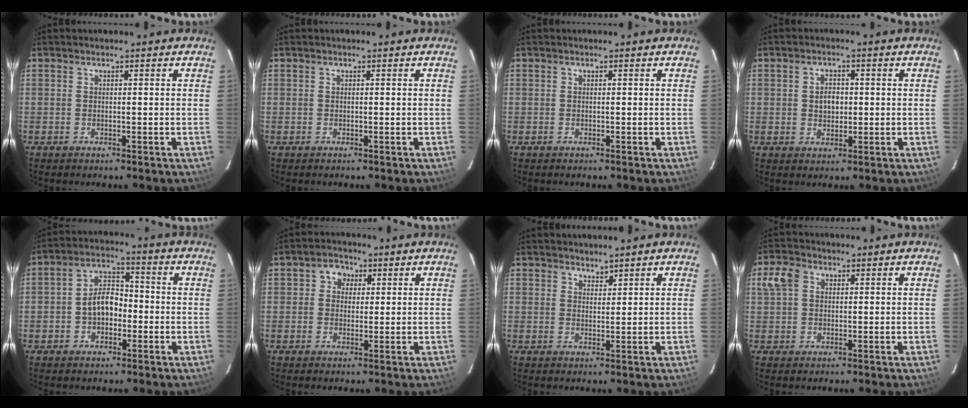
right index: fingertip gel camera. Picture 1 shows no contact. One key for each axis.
{"total": 0.0}
{"total": 0.0}
{"total": 3.6, "fx": 0.2, "fy": 2.7, "fz": 2.3, "tx": -0.039, "ty": 0.007, "tz": 0.006}
{"total": 6.9, "fx": -1.6, "fy": 4.8, "fz": 4.7, "tx": -0.083, "ty": 0.023, "tz": -0.021}
{"total": 3.6, "fx": 0.9, "fy": 3.4, "fz": 1.1, "tx": -0.012, "ty": 0.014, "tz": 0.011}
{"total": 1.7, "fx": 1.6, "fy": 0.6, "fz": 0.2, "tx": -0.001, "ty": 0.000, "tz": 0.028}
{"total": 4.4, "fx": 1.1, "fy": 3.5, "fz": 2.5, "tx": -0.054, "ty": 0.017, "tz": 0.020}